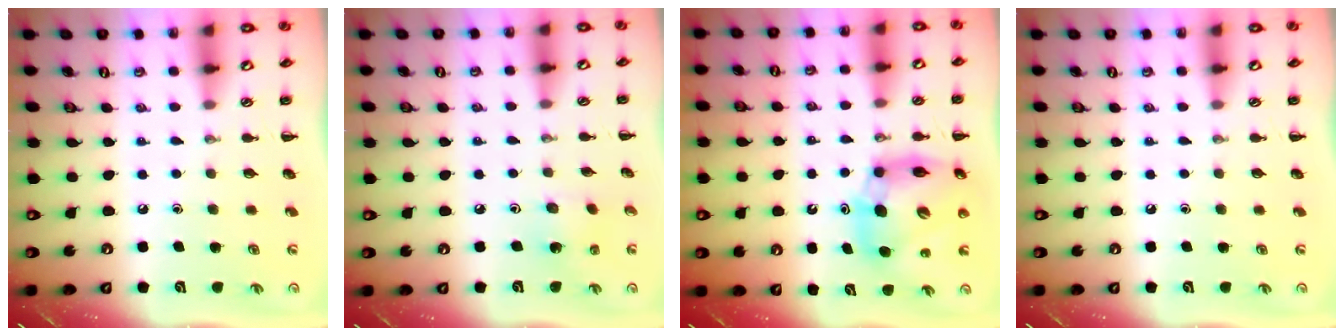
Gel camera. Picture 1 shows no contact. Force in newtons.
{"total": 2.7, "press": 2.6, "slide": 0.7}
{"total": 12.6, "press": 12.1, "slide": 3.5}
{"total": 0.0}